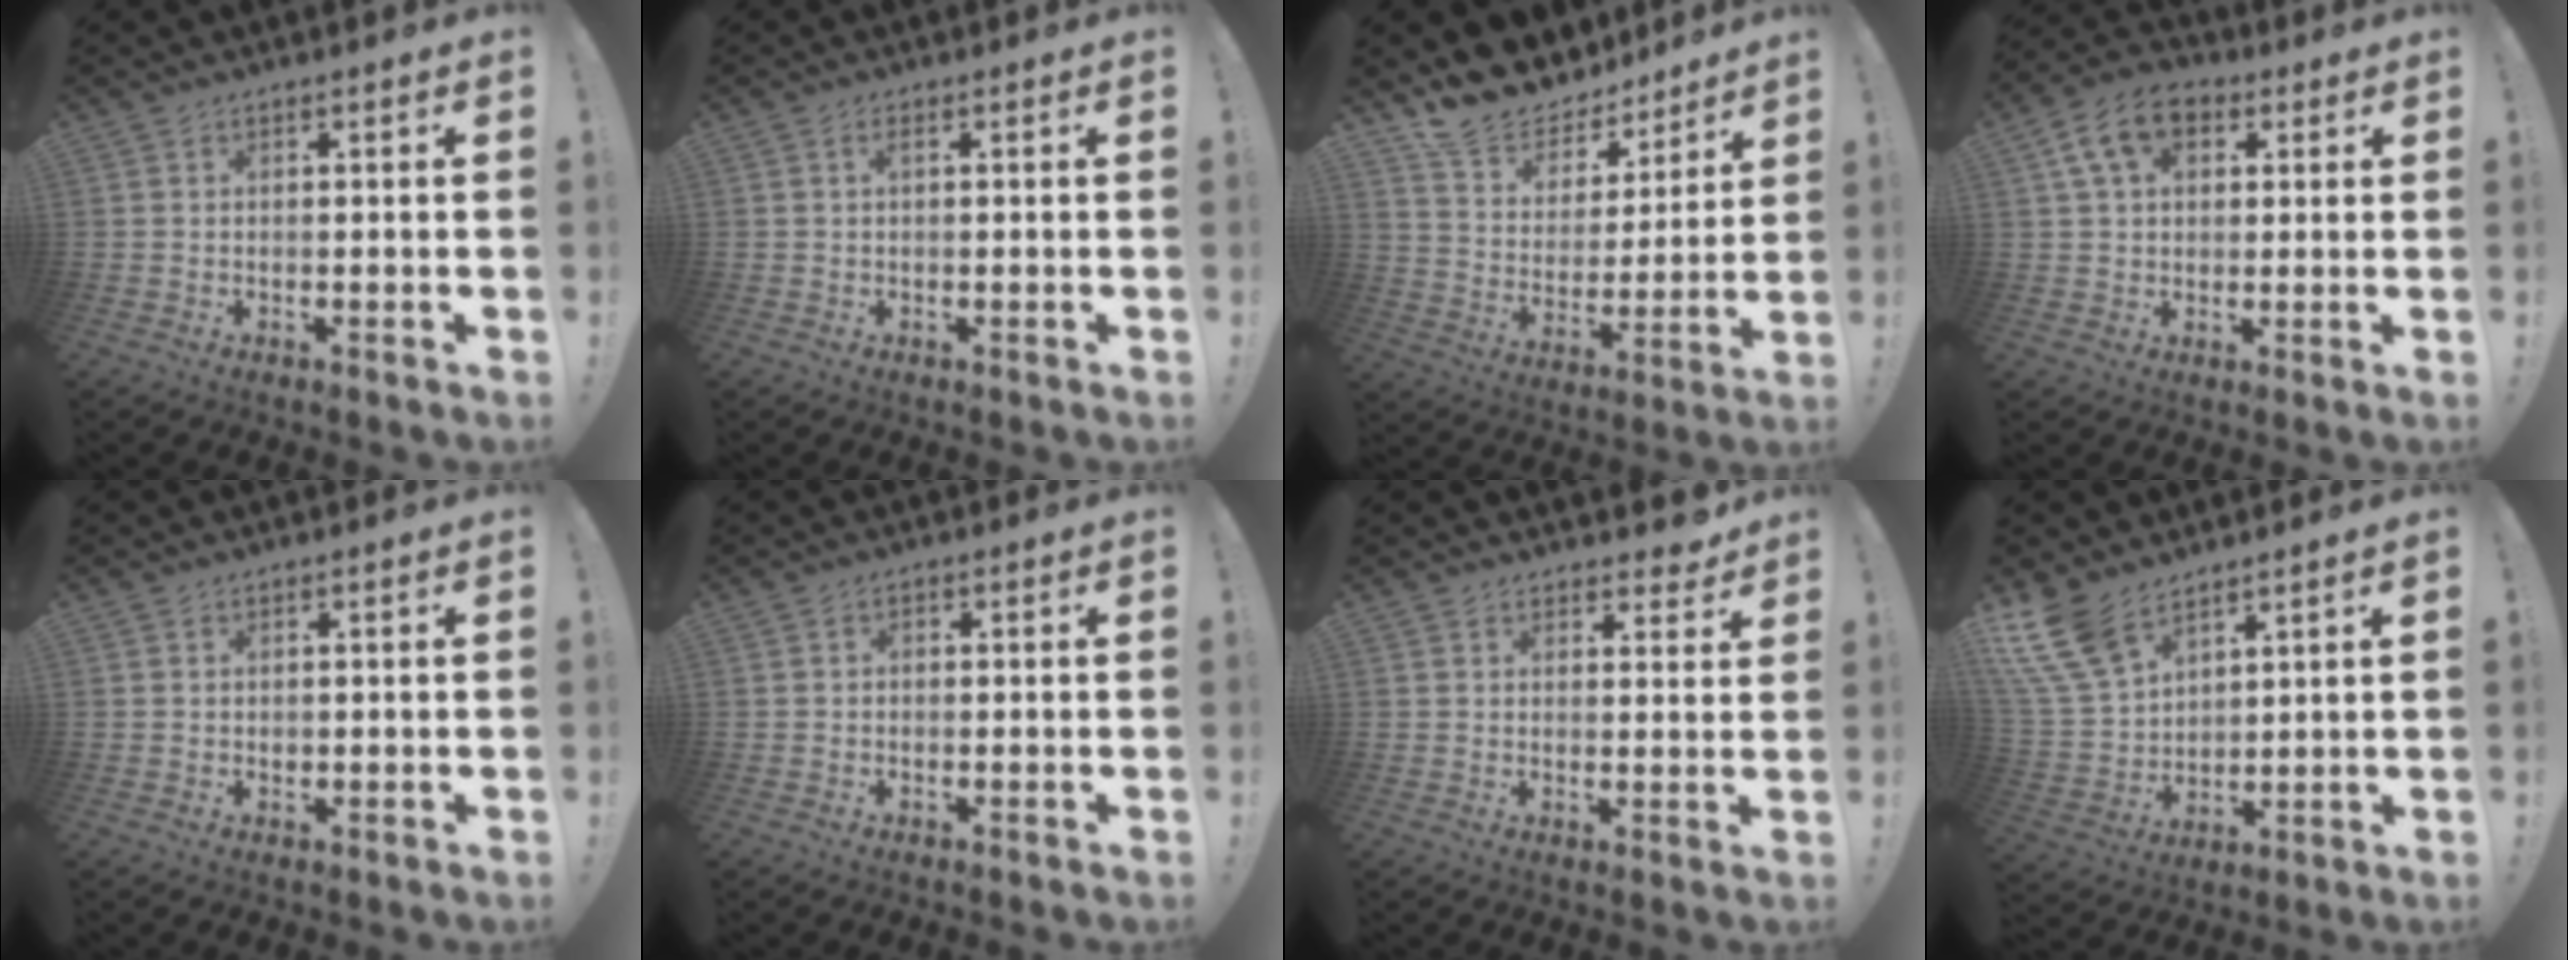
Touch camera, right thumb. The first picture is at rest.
{"total": 1.3, "force": [0.1, 0.1, 1.3], "torque": [-0.033, 0.006, 0.001]}
{"total": 13.3, "force": [11.9, 5.5, 2.0], "torque": [-0.052, -0.105, 0.219]}
{"total": 11.3, "force": [4.4, 7.5, 7.2], "torque": [-0.120, 0.002, 0.085]}
{"total": 0.6, "force": [0.0, 0.6, 0.1], "torque": [-0.002, 0.002, -0.001]}
{"total": 1.0, "force": [-0.7, 0.6, 0.4], "torque": [-0.010, 0.005, -0.012]}
{"total": 4.0, "force": [3.3, 2.0, 1.0], "torque": [0.008, -0.028, 0.056]}
{"total": 13.0, "force": [9.2, 6.6, 6.3], "torque": [-0.145, -0.049, 0.182]}